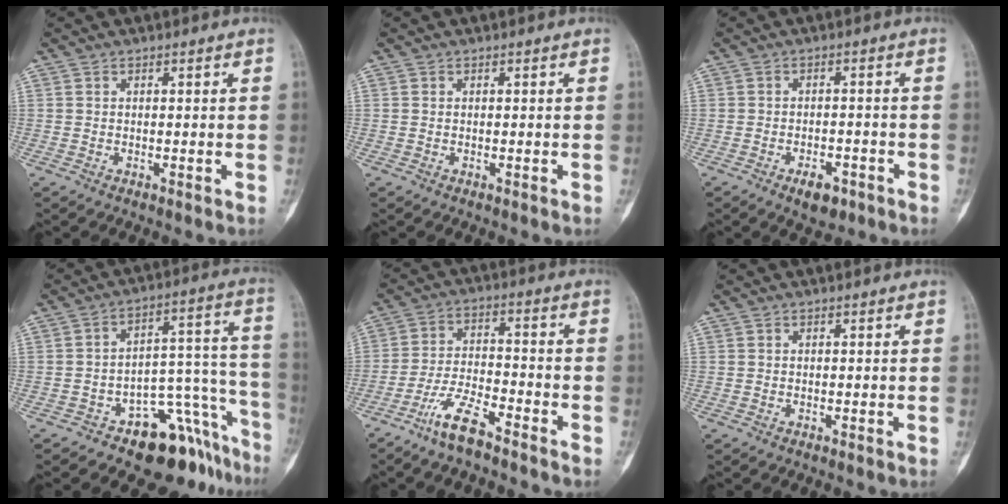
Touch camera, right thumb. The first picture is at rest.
{"total": 0.0}
{"total": 4.8, "force": [-2.9, 2.5, 2.9], "torque": [-0.028, 0.017, -0.039]}
{"total": 15.6, "force": [-11.2, 7.4, 7.9], "torque": [-0.020, 0.143, -0.159]}
{"total": 8.4, "force": [-6.3, 2.2, 5.0], "torque": [-0.102, 0.038, -0.124]}
{"total": 0.0}